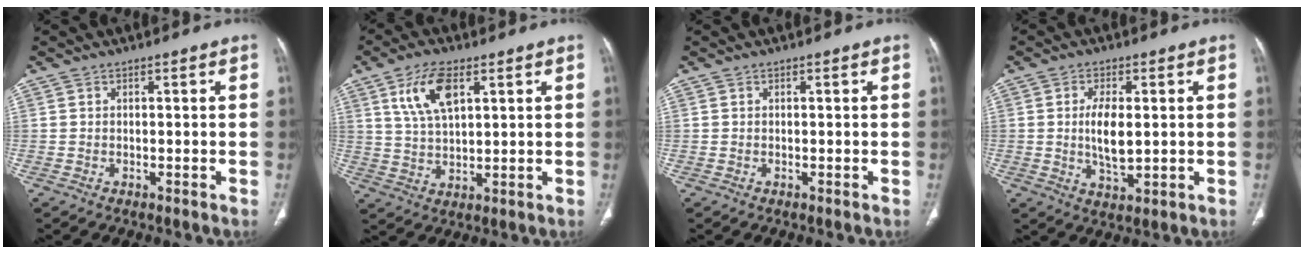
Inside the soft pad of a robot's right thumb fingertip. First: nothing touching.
{"total": 9.3, "force": [4.1, 4.2, 7.1], "torque": [-0.134, -0.011, 0.082]}
{"total": 0.0}
{"total": 7.0, "force": [0.4, 3.1, 6.3], "torque": [-0.115, -0.014, 0.010]}